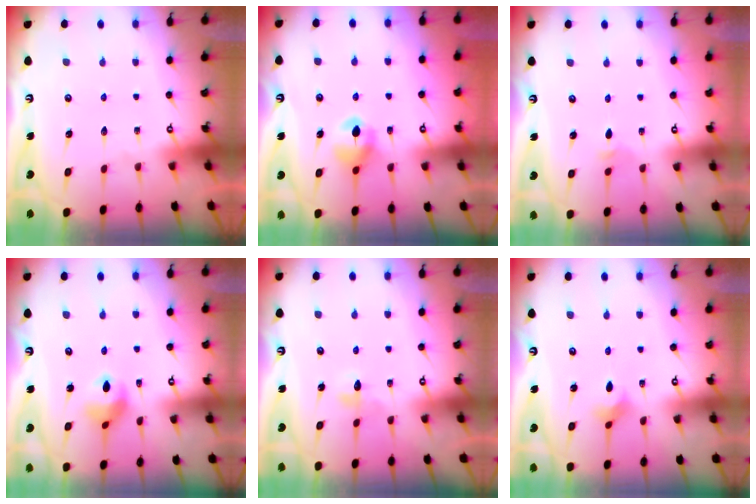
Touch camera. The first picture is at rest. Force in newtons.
{"total": 7.4, "press": 7.3, "slide": 0.6}
{"total": 2.8, "press": 2.7, "slide": 0.6}
{"total": 6.9, "press": 6.9, "slide": 0.5}
{"total": 4.1, "press": 4.1, "slide": 0.8}
{"total": 2.3, "press": 2.2, "slide": 0.4}